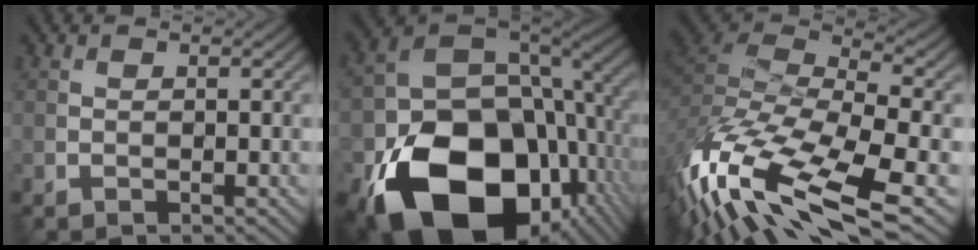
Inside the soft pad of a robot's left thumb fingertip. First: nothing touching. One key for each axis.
{"total": 21.4, "fx": -8.1, "fy": 14.8, "fz": 13.2, "tx": -0.274, "ty": -0.063, "tz": -0.101}
{"total": 17.6, "fx": -8.6, "fy": 6.6, "fz": 13.9, "tx": -0.334, "ty": -0.024, "tz": -0.141}